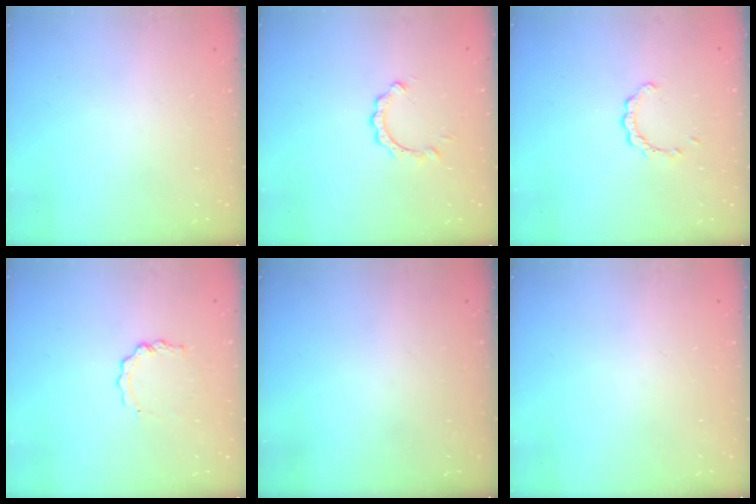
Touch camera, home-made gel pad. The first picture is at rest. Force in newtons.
{"total": 2.8, "press": 2.7, "slide": 0.3}
{"total": 2.2, "press": 2.2, "slide": 0.2}
{"total": 4.8, "press": 4.7, "slide": 0.4}
{"total": 0.0}
{"total": 0.0}